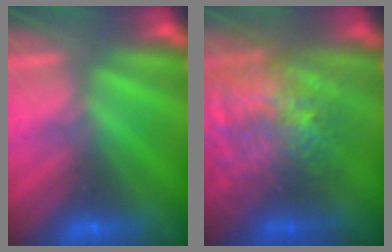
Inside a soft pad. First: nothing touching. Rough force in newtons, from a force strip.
{"total": 8.7}